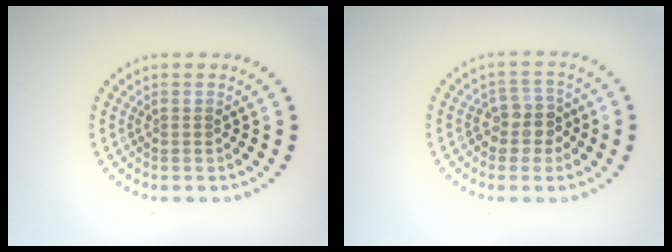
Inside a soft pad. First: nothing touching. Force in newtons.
{"total": 2.5, "press": 2.2, "slide": 1.2}